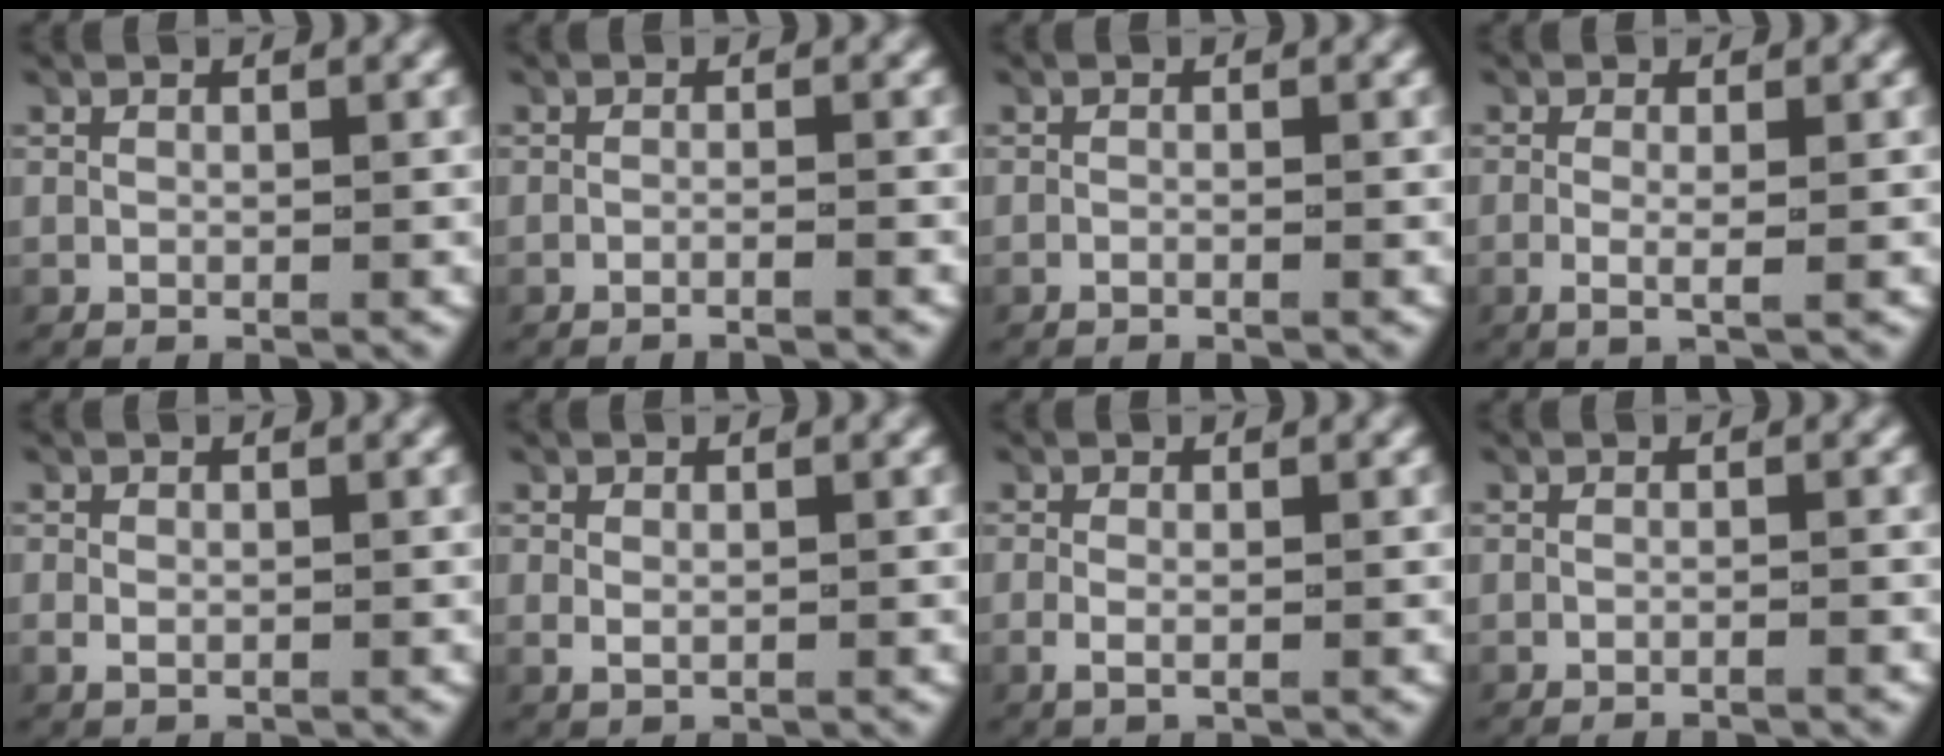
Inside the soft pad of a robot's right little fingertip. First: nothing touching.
{"total": 1.2, "force": [-1.1, -0.2, 0.5], "torque": [-0.010, 0.004, -0.023]}
{"total": 0.6, "force": [-0.6, 0.1, 0.2], "torque": [-0.005, 0.002, -0.014]}
{"total": 1.8, "force": [-0.5, 0.3, 1.7], "torque": [-0.051, -0.015, -0.004]}
{"total": 0.9, "force": [-0.2, 0.6, 0.7], "torque": [-0.022, -0.005, 0.002]}
{"total": 0.8, "force": [0.1, 0.5, 0.6], "torque": [-0.021, -0.009, 0.011]}
{"total": 1.4, "force": [-0.6, 0.6, 1.1], "torque": [-0.038, -0.011, -0.006]}
{"total": 0.8, "force": [-0.7, -0.1, 0.2], "torque": [-0.003, 0.005, -0.016]}